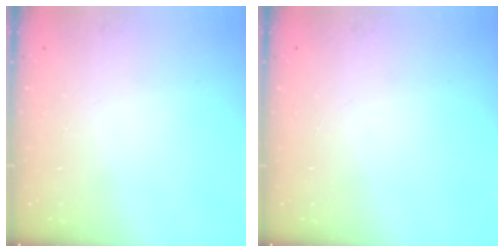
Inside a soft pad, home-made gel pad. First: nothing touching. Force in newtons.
{"total": 0.0}